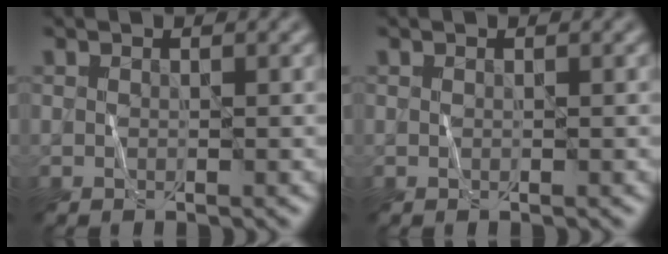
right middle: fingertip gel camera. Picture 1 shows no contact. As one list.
[{"total": 0.0}]